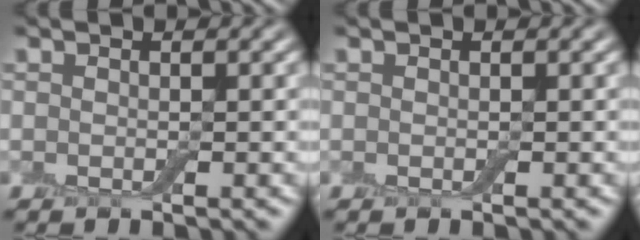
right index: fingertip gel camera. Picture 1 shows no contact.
{"total": 0.0}